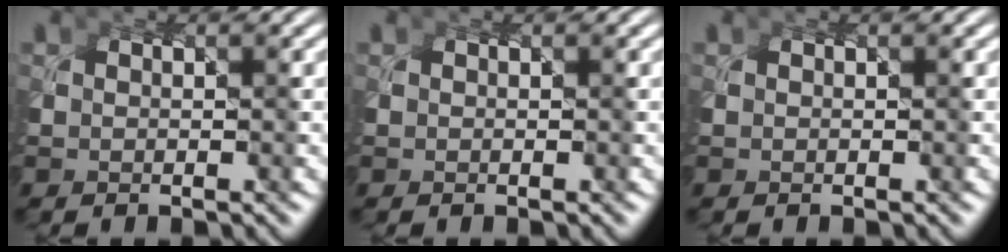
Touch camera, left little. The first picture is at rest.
{"total": 0.0}
{"total": 0.0}